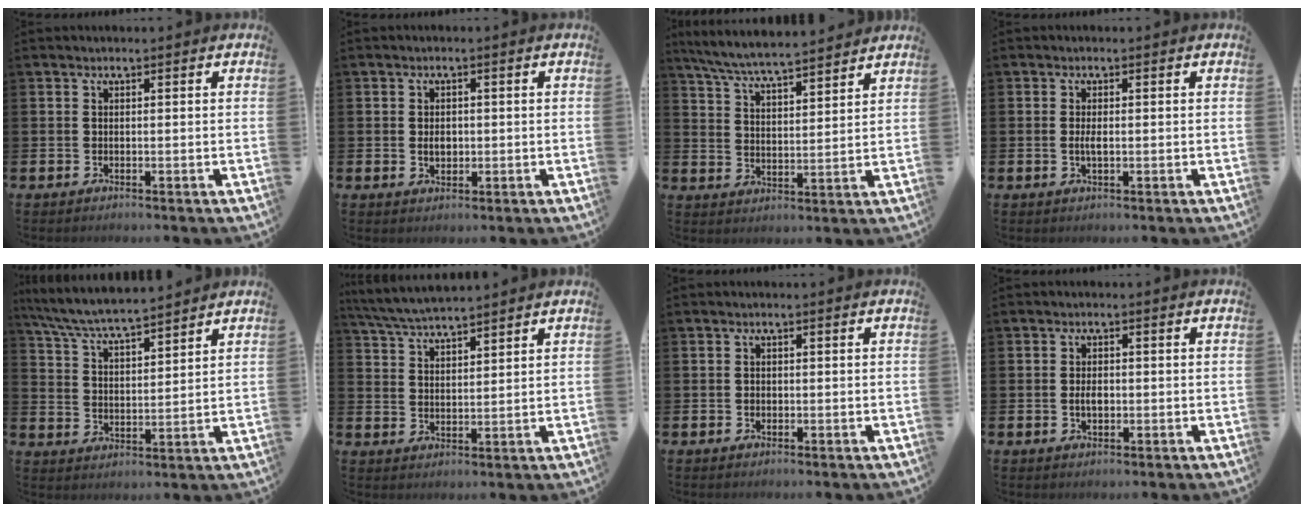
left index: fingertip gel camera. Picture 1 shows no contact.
{"total": 2.2, "force": [0.0, 1.5, 1.5], "torque": [-0.007, -0.002, -0.007]}
{"total": 6.8, "force": [6.6, 0.2, 1.8], "torque": [-0.059, -0.039, 0.117]}
{"total": 1.6, "force": [-0.1, 0.6, 1.5], "torque": [-0.021, -0.001, -0.005]}
{"total": 6.7, "force": [6.4, 0.3, 1.7], "torque": [-0.060, -0.038, 0.113]}
{"total": 5.3, "force": [5.2, 0.3, 1.0], "torque": [-0.040, -0.022, 0.095]}
{"total": 0.7, "force": [-0.1, 0.7, 0.2], "torque": [0.011, -0.001, -0.006]}
{"total": 2.1, "force": [-0.2, 1.3, 1.7], "torque": [-0.017, 0.000, -0.009]}